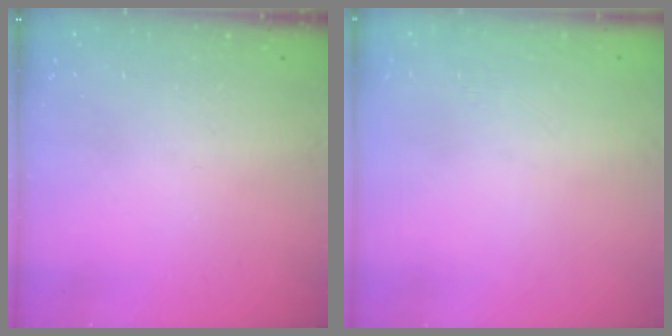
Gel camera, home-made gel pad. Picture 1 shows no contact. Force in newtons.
{"total": 1.6, "press": 1.6, "slide": 0.1}